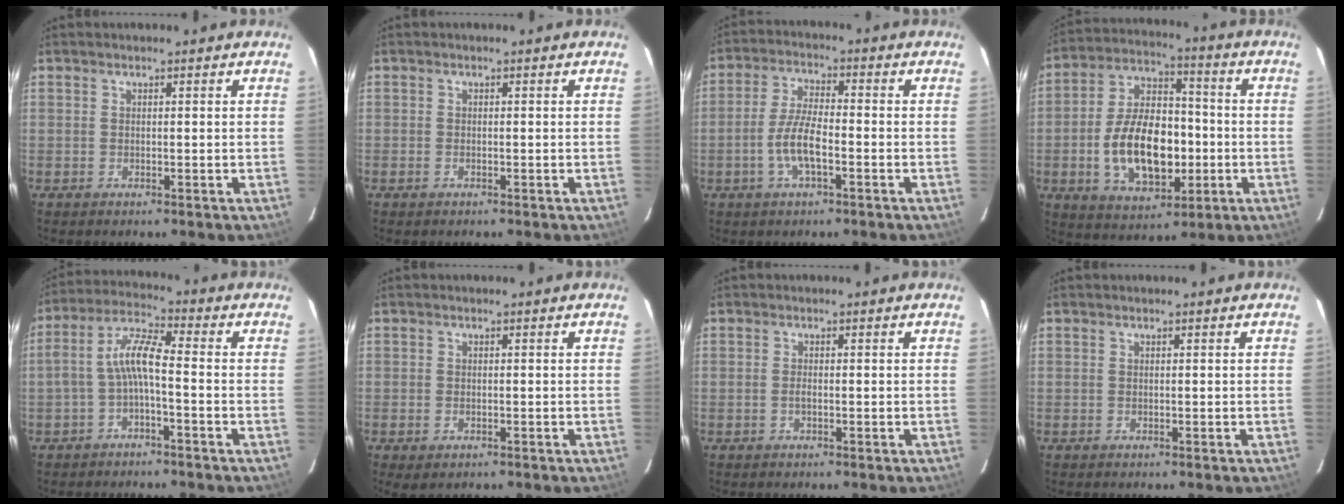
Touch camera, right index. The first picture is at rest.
{"total": 0.9, "force": [-0.6, 0.6, 0.4], "torque": [-0.008, -0.002, -0.012]}
{"total": 7.0, "force": [-2.6, 2.0, 6.2], "torque": [-0.129, 0.003, -0.051]}
{"total": 16.9, "force": [-3.4, 9.7, 13.4], "torque": [-0.267, 0.014, -0.044]}
{"total": 6.5, "force": [-2.2, 1.4, 5.9], "torque": [-0.142, 0.020, -0.041]}
{"total": 2.5, "force": [-1.2, 1.6, 1.6], "torque": [-0.030, -0.008, -0.018]}
{"total": 0.8, "force": [-0.3, 0.3, 0.7], "torque": [-0.015, 0.000, -0.007]}
{"total": 0.0}